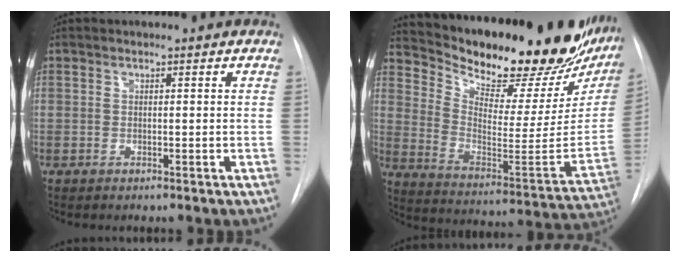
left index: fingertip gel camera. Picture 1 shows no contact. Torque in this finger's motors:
{"motor_torque": [0.44, -0.35, 0.42, 0.07]}